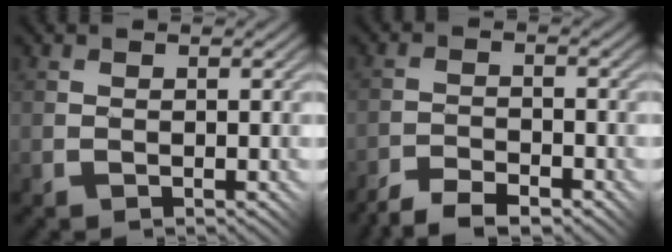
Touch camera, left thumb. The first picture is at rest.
{"total": 5.0, "force": [-4.3, 1.2, 2.3], "torque": [-0.036, 0.002, -0.081]}